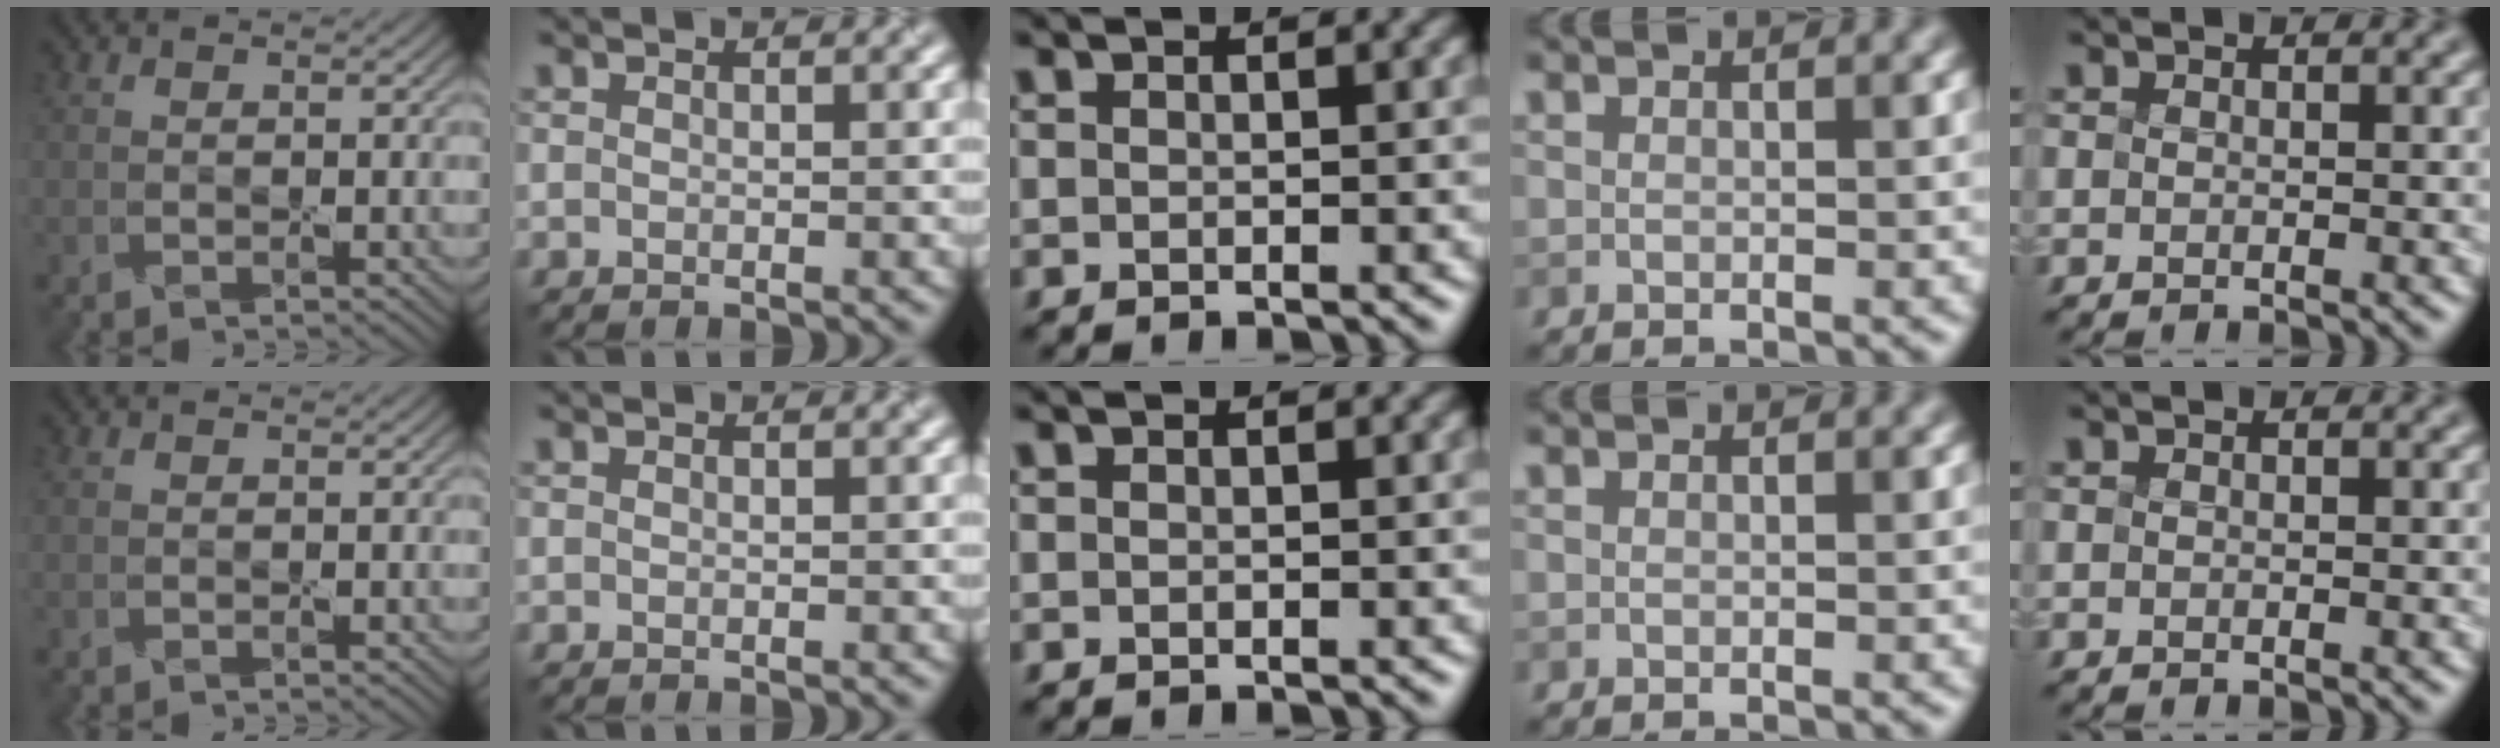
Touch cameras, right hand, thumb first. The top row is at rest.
{}